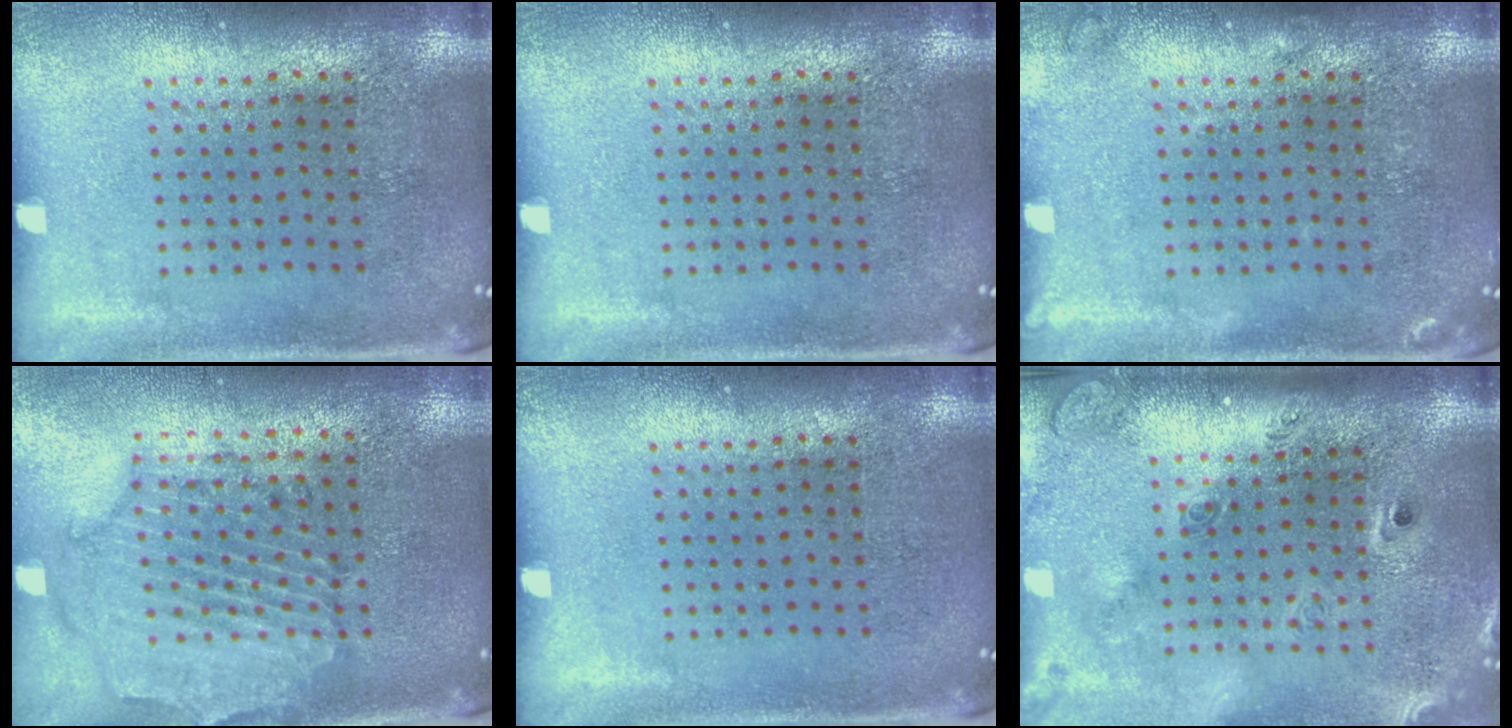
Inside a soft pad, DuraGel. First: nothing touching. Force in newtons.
{"total": 0.0}
{"total": 1.2, "press": 1.1, "slide": 0.2}
{"total": 0.7, "press": 0.6, "slide": 0.4}
{"total": 0.0}
{"total": 2.7, "press": 1.8, "slide": 1.9}